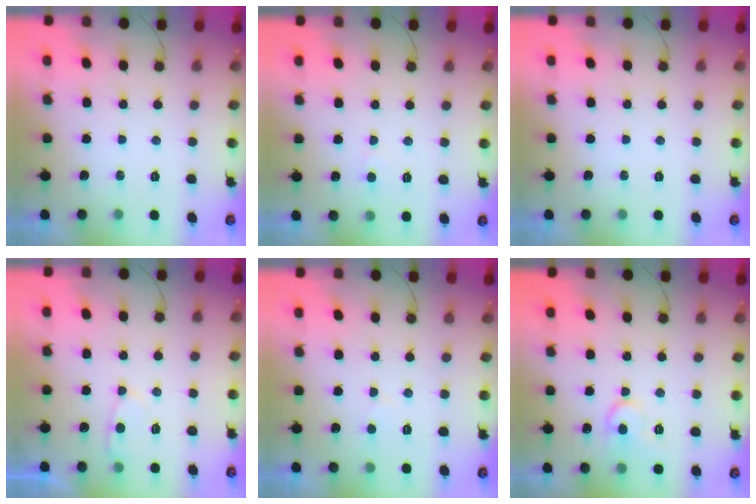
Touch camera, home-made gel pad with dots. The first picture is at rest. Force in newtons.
{"total": 3.3, "press": 3.3, "slide": 0.3}
{"total": 0.0}
{"total": 4.9, "press": 4.9, "slide": 0.6}
{"total": 3.5, "press": 3.5, "slide": 0.3}
{"total": 10.1, "press": 10.1, "slide": 1.0}